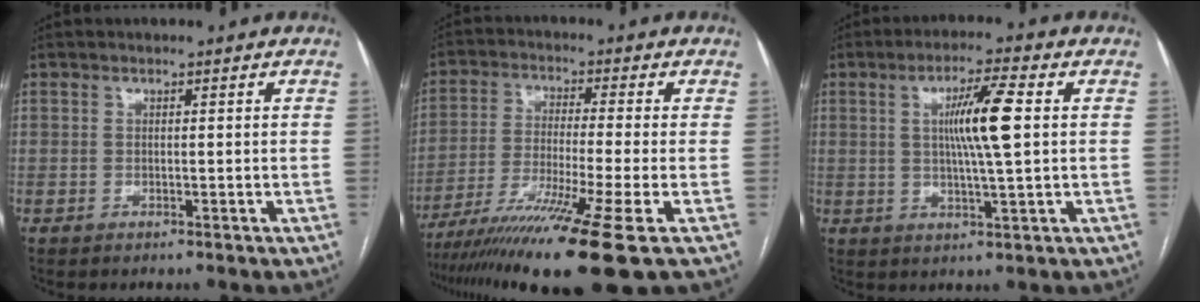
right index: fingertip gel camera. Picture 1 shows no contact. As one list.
[{"total": 15.8, "force": [-10.4, -2.1, 11.7], "torque": [-0.194, -0.048, -0.175]}, {"total": 8.5, "force": [1.4, 0.0, 8.3], "torque": [-0.149, 0.001, 0.025]}]